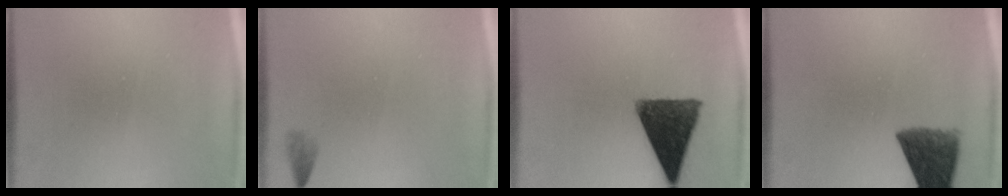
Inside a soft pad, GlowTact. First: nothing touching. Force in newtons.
{"total": 1.4}
{"total": 13.5}
{"total": 9.1}